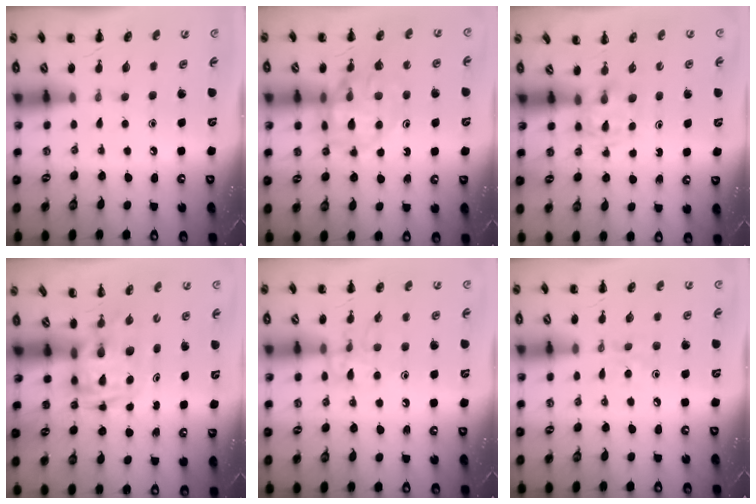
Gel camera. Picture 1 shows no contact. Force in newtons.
{"total": 13.7, "press": 13.3, "slide": 3.3}
{"total": 2.8, "press": 2.6, "slide": 1.1}
{"total": 2.8, "press": 2.8, "slide": 0.5}
{"total": 10.4, "press": 10.3, "slide": 1.0}
{"total": 4.7, "press": 4.3, "slide": 1.7}